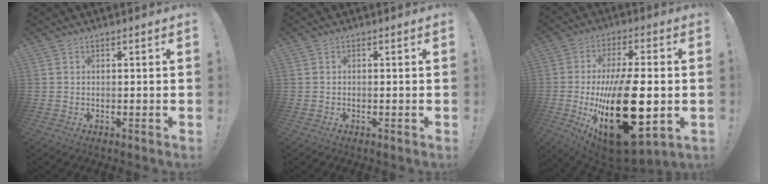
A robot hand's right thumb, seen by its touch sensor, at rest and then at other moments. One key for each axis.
{"total": 0.0}
{"total": 29.8, "fx": -4.5, "fy": 13.1, "fz": 26.4, "tx": -0.466, "ty": 0.005, "tz": -0.054}